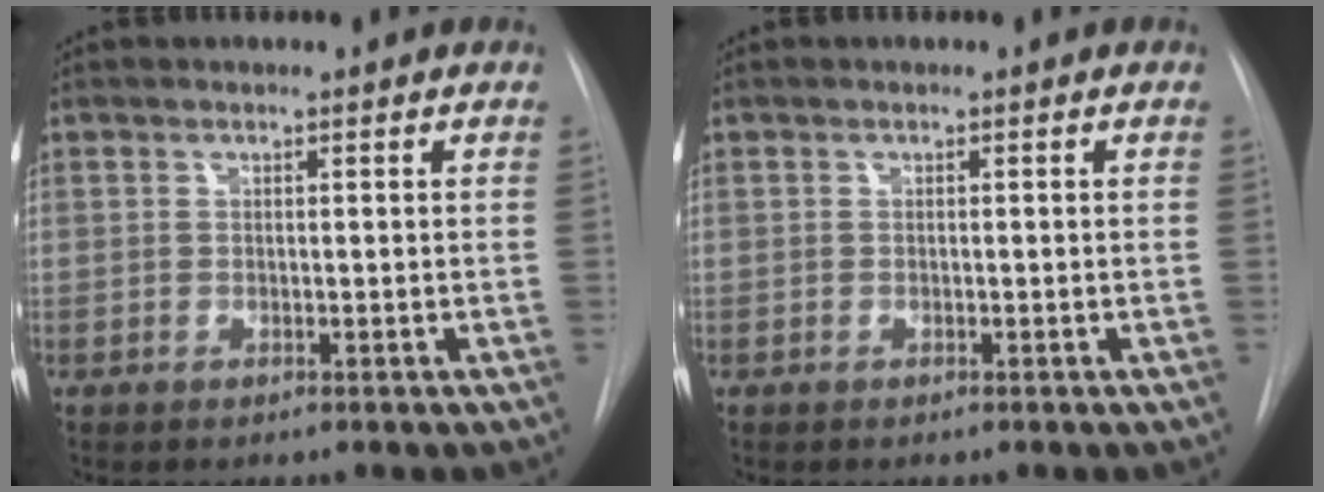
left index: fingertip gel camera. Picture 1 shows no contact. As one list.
[{"total": 0.0}]